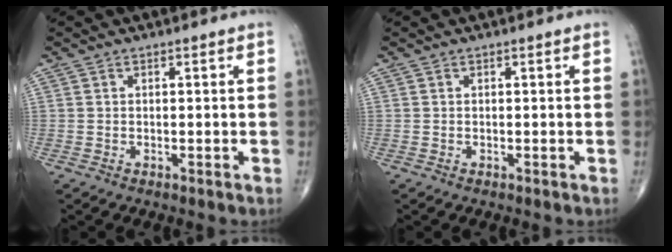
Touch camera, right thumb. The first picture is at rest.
{"total": 0.0}